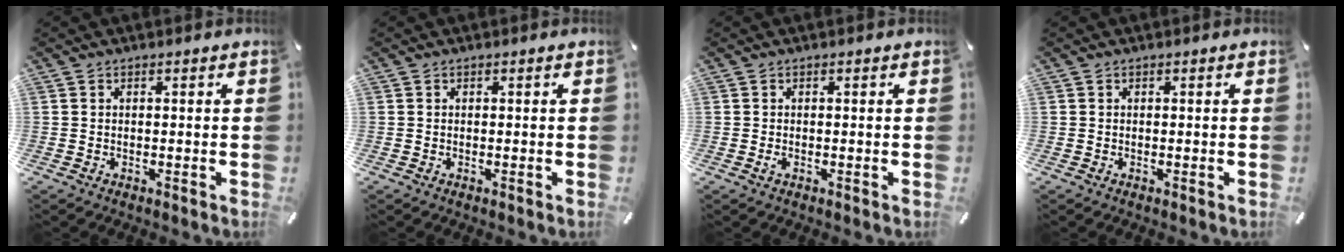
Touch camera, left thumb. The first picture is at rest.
{"total": 0.0}
{"total": 1.0, "force": [-0.3, 0.3, 0.9], "torque": [-0.017, -0.001, -0.004]}
{"total": 0.0}